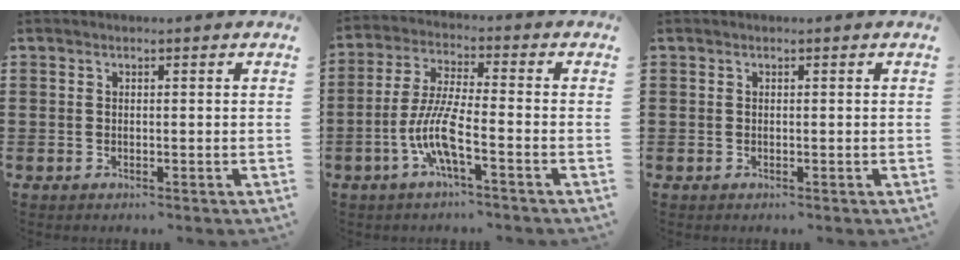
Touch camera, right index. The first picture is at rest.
{"total": 8.2, "force": [-3.5, 1.4, 7.2], "torque": [-0.168, -0.013, -0.075]}
{"total": 0.0}